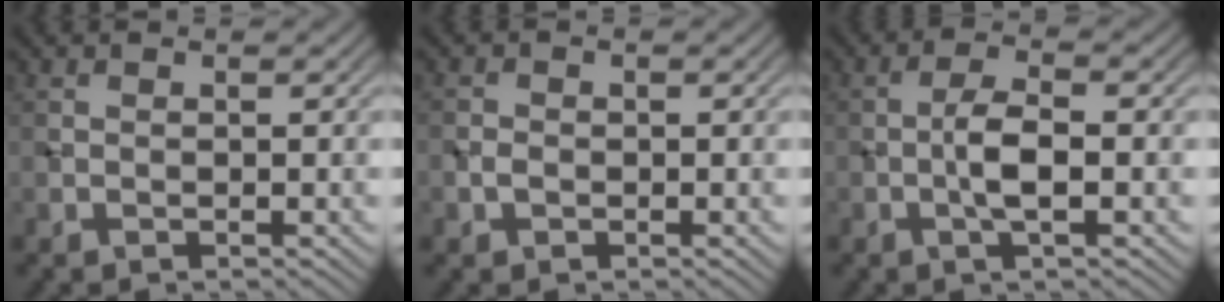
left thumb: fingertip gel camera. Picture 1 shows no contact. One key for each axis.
{"total": 1.5, "fx": -0.5, "fy": 1.2, "fz": 0.7, "tx": -0.016, "ty": 0.001, "tz": -0.011}
{"total": 3.8, "fx": -0.8, "fy": 1.0, "fz": 3.6, "tx": -0.072, "ty": 0.007, "tz": -0.023}